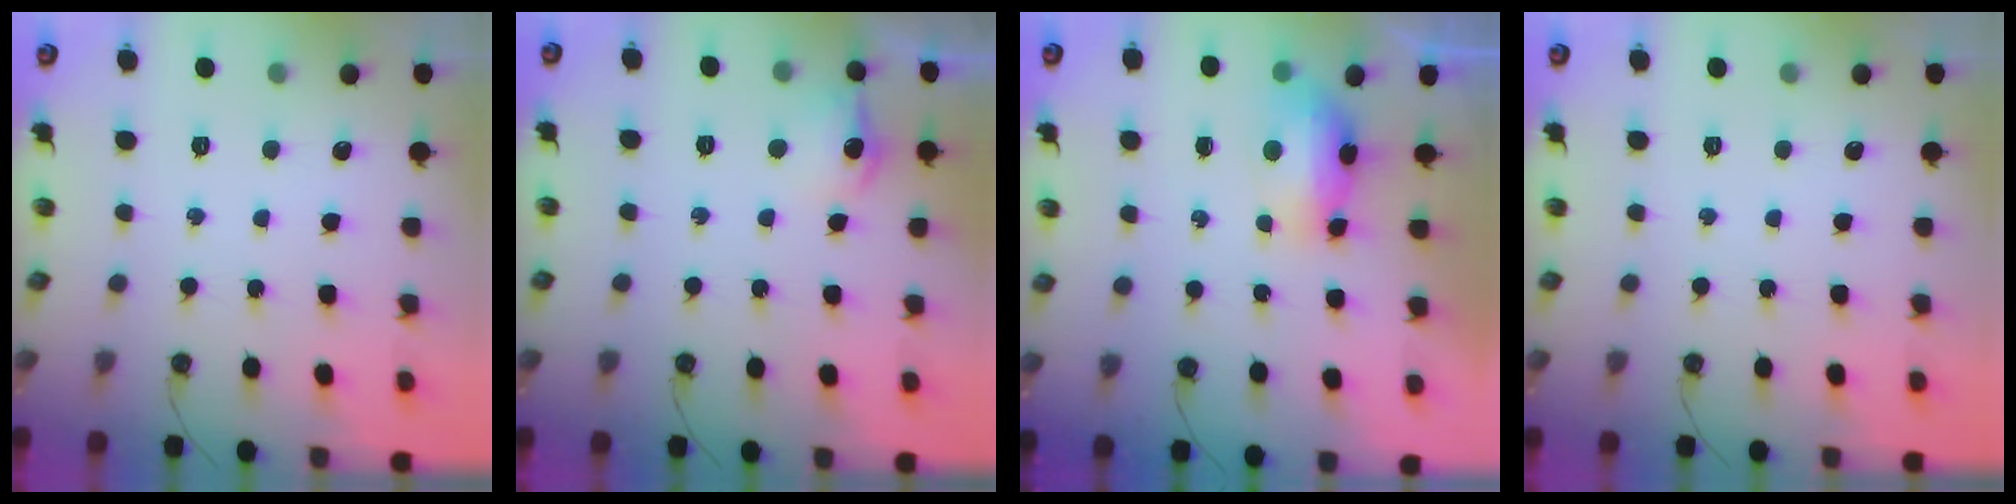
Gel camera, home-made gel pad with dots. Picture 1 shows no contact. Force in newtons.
{"total": 8.7, "press": 8.7, "slide": 0.9}
{"total": 7.6, "press": 7.4, "slide": 1.3}
{"total": 0.0}